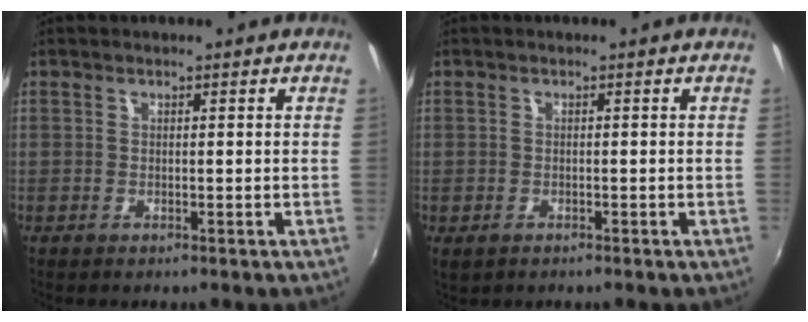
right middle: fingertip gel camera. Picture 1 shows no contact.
{"total": 1.2, "force": [-0.6, 0.8, 0.6], "torque": [-0.015, -0.005, -0.010]}